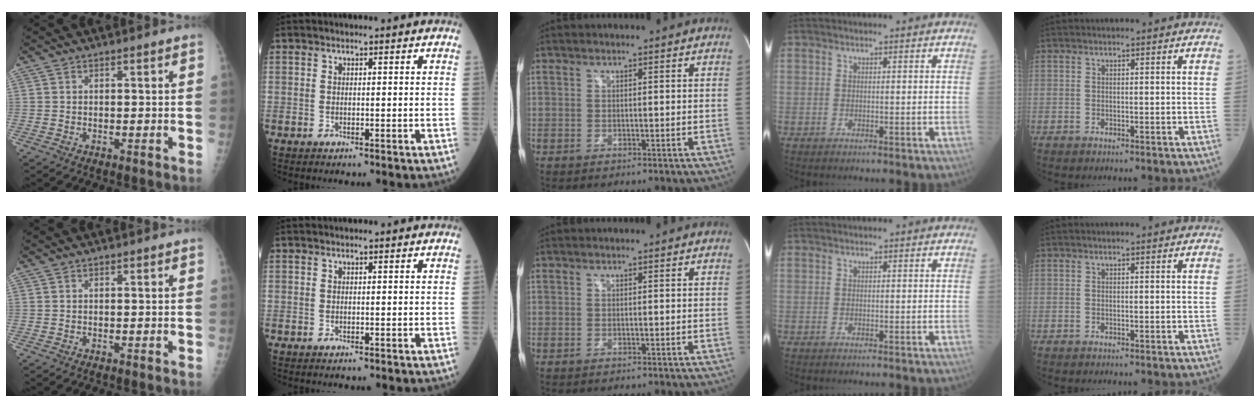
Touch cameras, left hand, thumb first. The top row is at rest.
{}